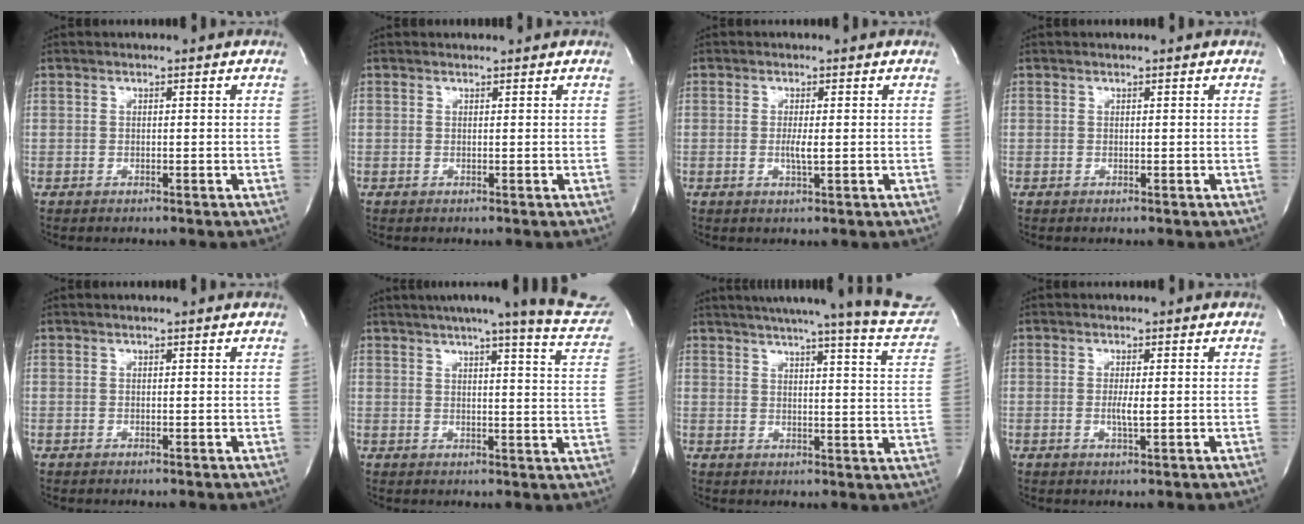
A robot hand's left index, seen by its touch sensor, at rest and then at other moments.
{"total": 0.0}
{"total": 2.1, "force": [-0.5, 0.1, 2.0], "torque": [-0.043, -0.007, -0.009]}
{"total": 0.0}
{"total": 0.0}
{"total": 19.2, "force": [16.6, 0.5, 9.6], "torque": [-0.127, -0.045, 0.182]}
{"total": 23.4, "force": [21.1, 0.2, 10.0], "torque": [-0.144, -0.070, 0.241]}
{"total": 2.0, "force": [-0.5, 0.1, 2.0], "torque": [-0.043, -0.007, -0.008]}